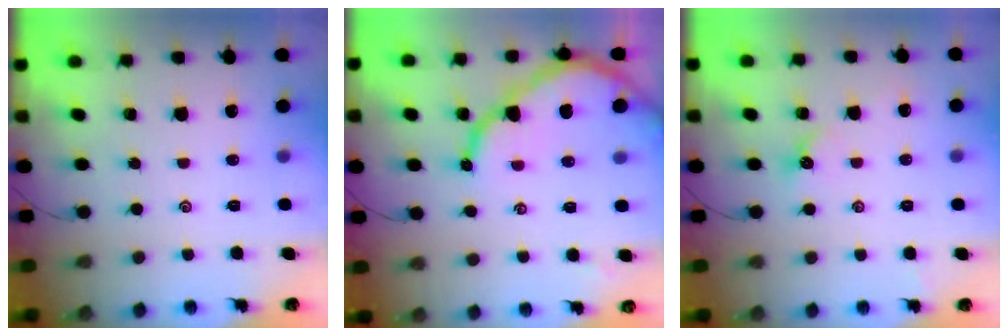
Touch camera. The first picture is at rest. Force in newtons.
{"total": 11.3, "press": 11.2, "slide": 1.3}
{"total": 4.2, "press": 4.2, "slide": 0.6}